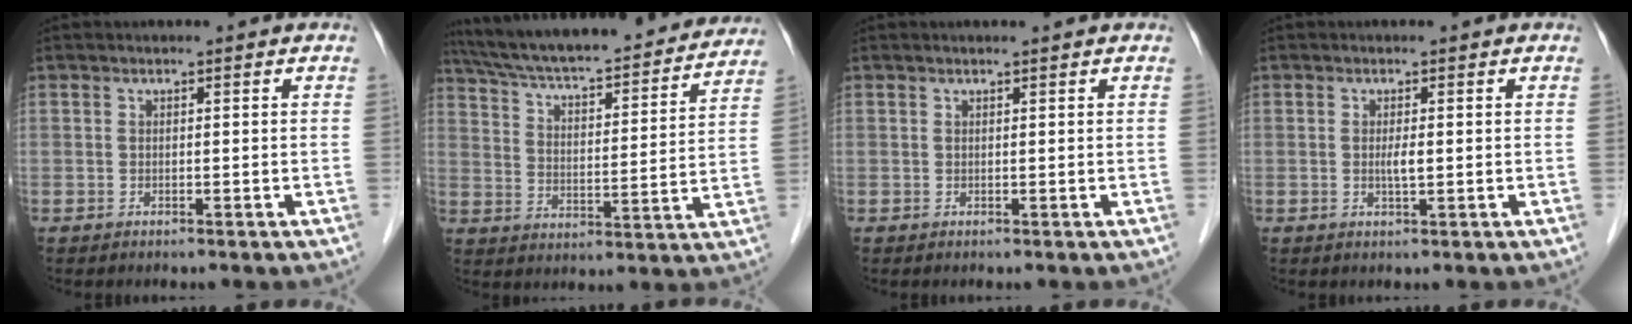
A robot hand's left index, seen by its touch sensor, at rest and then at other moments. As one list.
[{"total": 27.1, "force": [24.4, 4.3, 11.1], "torque": [-0.188, -0.008, 0.333]}, {"total": 1.2, "force": [1.1, -0.2, 0.6], "torque": [-0.009, 0.009, 0.020]}, {"total": 1.5, "force": [0.1, 0.1, 1.5], "torque": [-0.030, -0.002, 0.002]}]